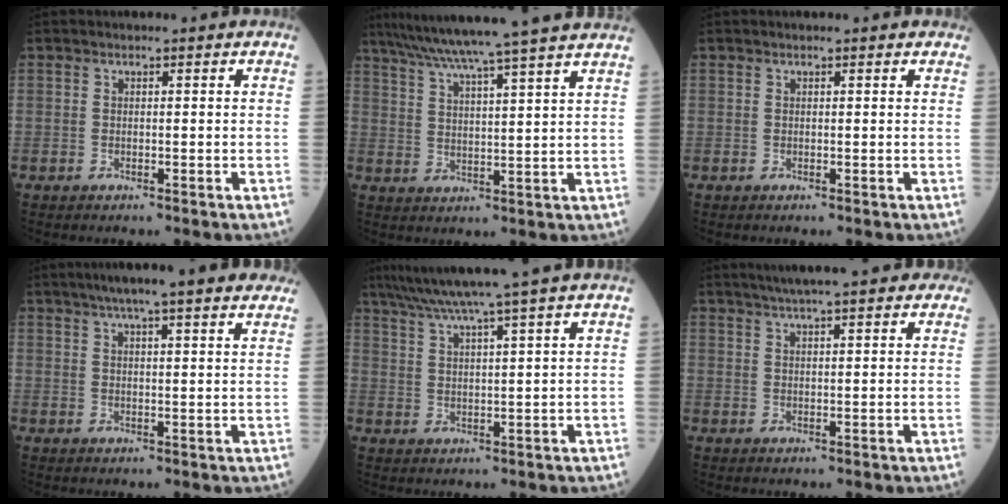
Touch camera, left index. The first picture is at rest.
{"total": 19.2, "force": [16.6, -2.0, 9.5], "torque": [-0.166, -0.003, 0.228]}
{"total": 1.2, "force": [1.1, 0.4, 0.3], "torque": [-0.011, 0.015, 0.006]}
{"total": 15.6, "force": [12.7, 1.1, 8.9], "torque": [-0.131, 0.035, 0.160]}
{"total": 11.1, "force": [9.2, -2.6, 5.6], "torque": [-0.097, 0.002, 0.137]}
{"total": 14.2, "force": [11.9, 2.0, 7.5], "torque": [-0.108, 0.038, 0.155]}